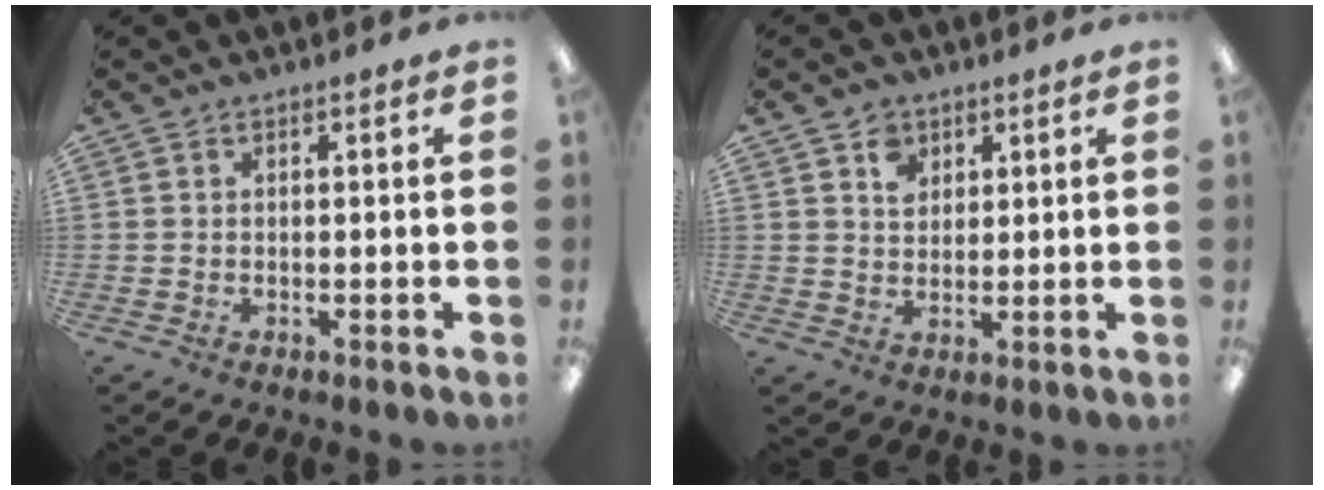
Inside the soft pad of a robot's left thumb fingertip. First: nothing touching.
{"total": 4.6, "force": [2.6, 3.4, 1.5], "torque": [-0.017, -0.004, 0.045]}